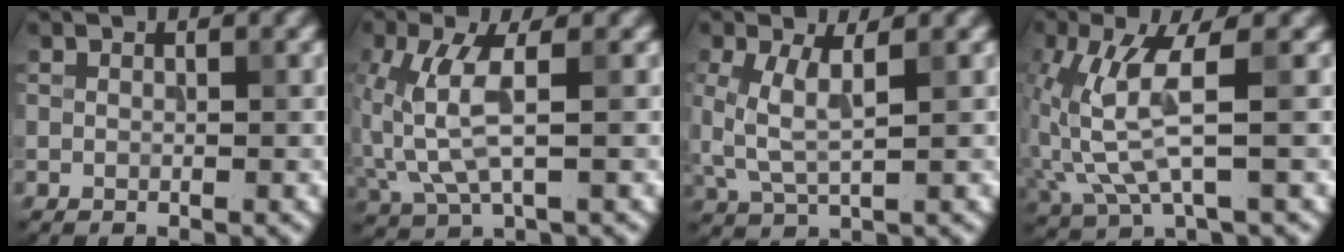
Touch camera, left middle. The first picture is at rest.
{"total": 4.5, "force": [0.4, 1.5, 4.3], "torque": [-0.117, 0.000, 0.011]}
{"total": 3.6, "force": [0.6, 1.1, 3.3], "torque": [-0.084, 0.002, 0.015]}
{"total": 5.5, "force": [0.2, 1.2, 5.3], "torque": [-0.137, -0.003, 0.010]}